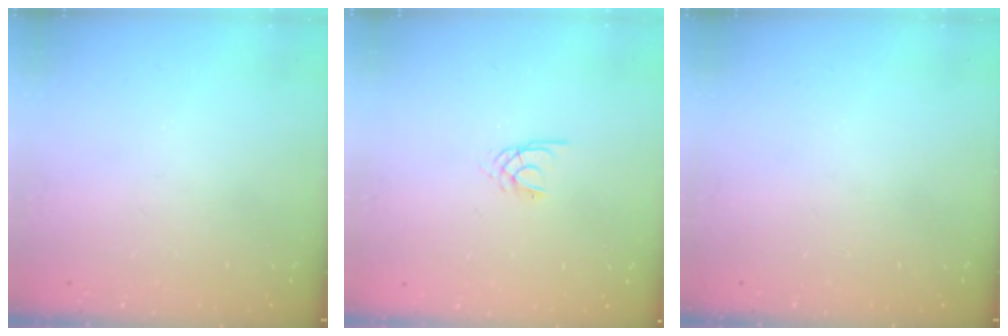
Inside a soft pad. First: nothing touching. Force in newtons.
{"total": 1.7, "press": 1.7, "slide": 0.3}
{"total": 0.0}